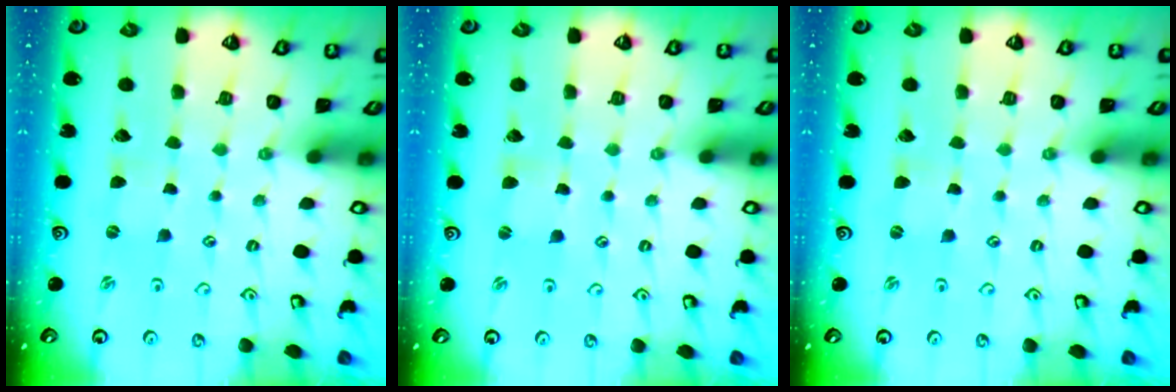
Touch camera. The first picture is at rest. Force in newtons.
{"total": 1.1, "press": 1.0, "slide": 0.3}
{"total": 0.9, "press": 0.9, "slide": 0.1}